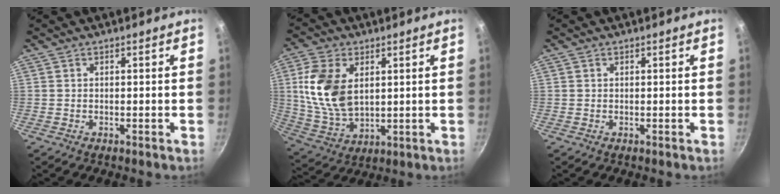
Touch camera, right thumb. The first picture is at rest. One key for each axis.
{"total": 13.8, "fx": 3.1, "fy": 8.7, "fz": 10.3, "tx": -0.190, "ty": -0.017, "tz": 0.072}
{"total": 0.0}